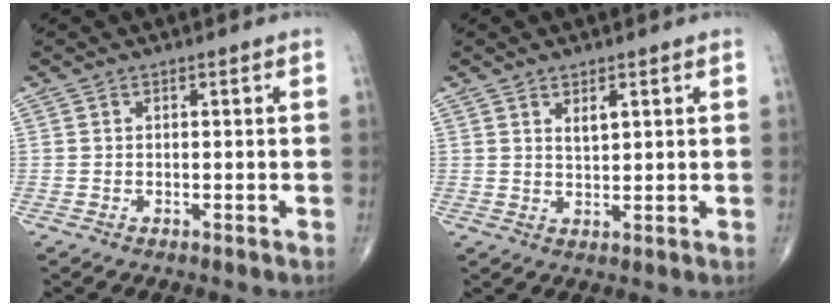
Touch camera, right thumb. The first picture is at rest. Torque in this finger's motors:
{"motor_torque": [-0.65, 0.41, -0.06, -0.06, 0.06]}